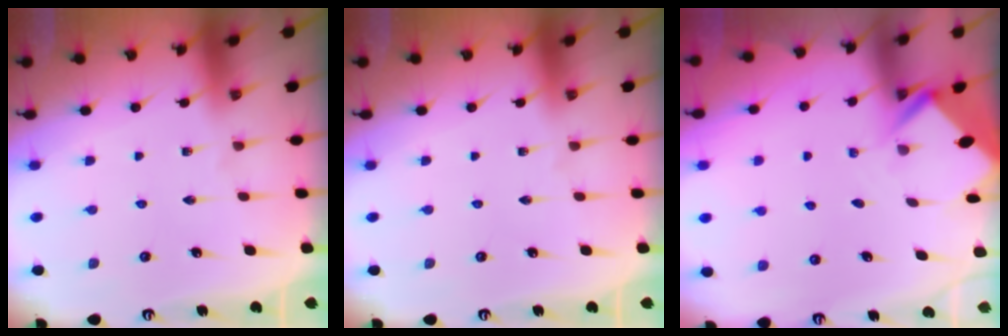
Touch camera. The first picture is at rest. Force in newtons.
{"total": 0.0}
{"total": 2.0, "press": 2.0, "slide": 0.2}